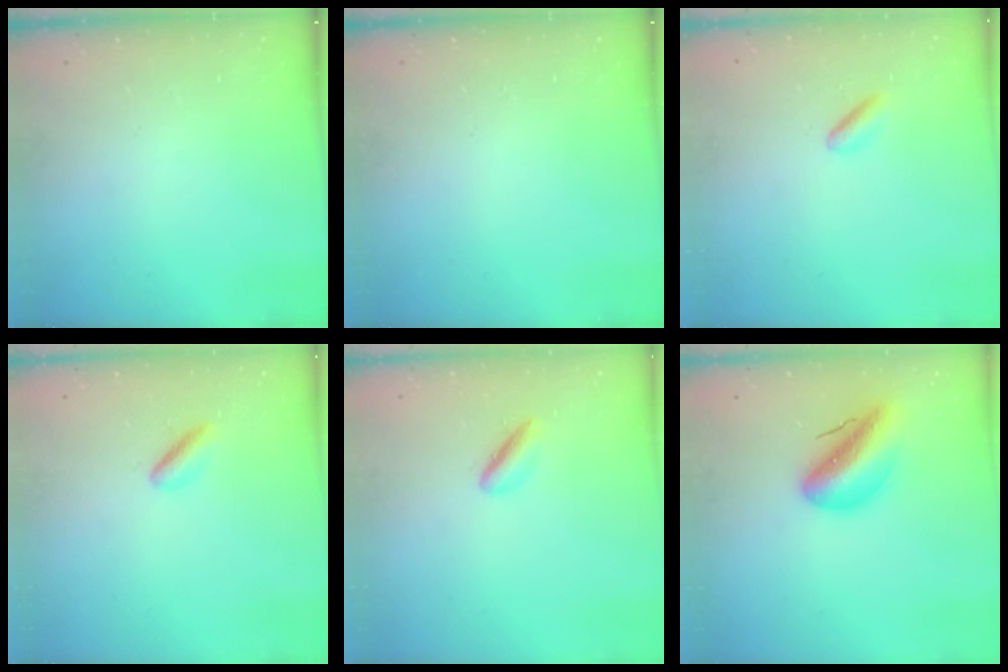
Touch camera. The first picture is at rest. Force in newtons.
{"total": 0.0}
{"total": 2.4, "press": 2.2, "slide": 1.0}
{"total": 2.9, "press": 2.9, "slide": 0.4}
{"total": 2.4, "press": 2.3, "slide": 0.4}
{"total": 10.7, "press": 10.4, "slide": 2.8}